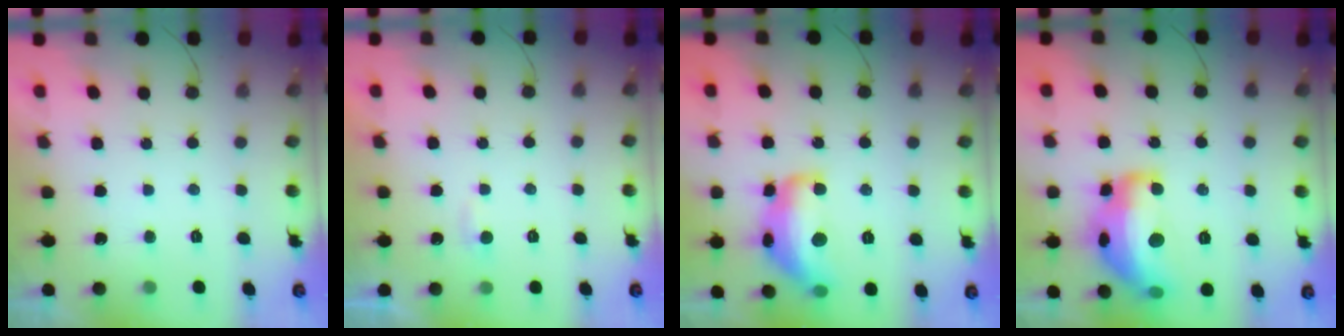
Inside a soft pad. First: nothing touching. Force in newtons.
{"total": 2.2, "press": 2.2, "slide": 0.2}
{"total": 15.5, "press": 15.5, "slide": 0.8}
{"total": 19.8, "press": 19.8, "slide": 0.8}